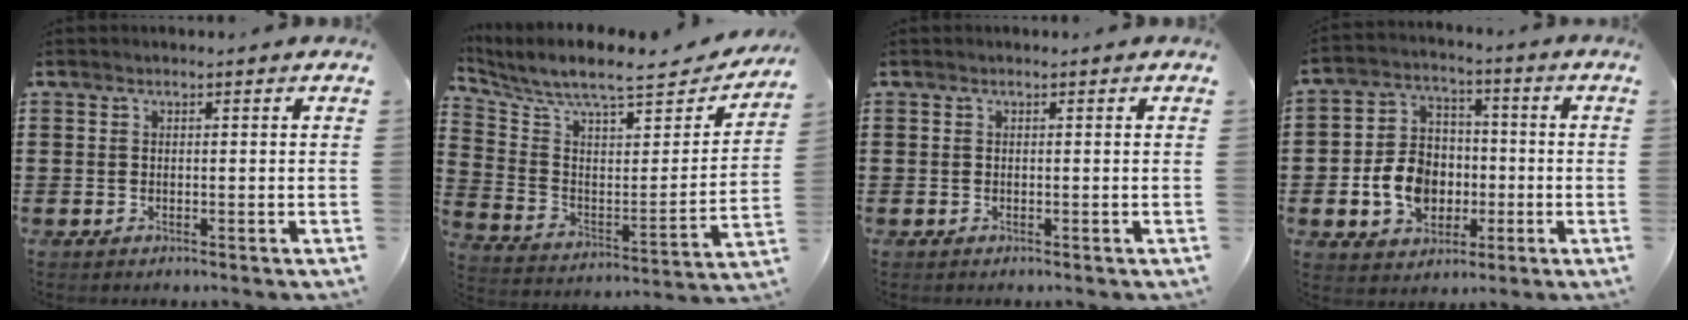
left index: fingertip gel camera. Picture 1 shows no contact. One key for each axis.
{"total": 7.8, "fx": 6.7, "fy": 1.0, "fz": 3.9, "tx": -0.108, "ty": -0.052, "tz": 0.110}
{"total": 0.0}
{"total": 8.9, "fx": -1.9, "fy": 7.2, "fz": 4.7, "tx": -0.123, "ty": 0.020, "tz": -0.036}